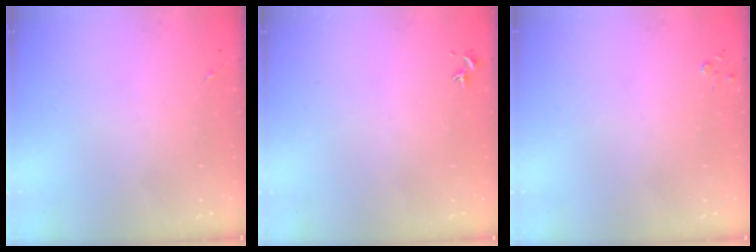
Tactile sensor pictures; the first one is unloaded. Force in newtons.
{"total": 0.7, "press": 0.5, "slide": 0.4}
{"total": 2.7, "press": 2.7, "slide": 0.3}